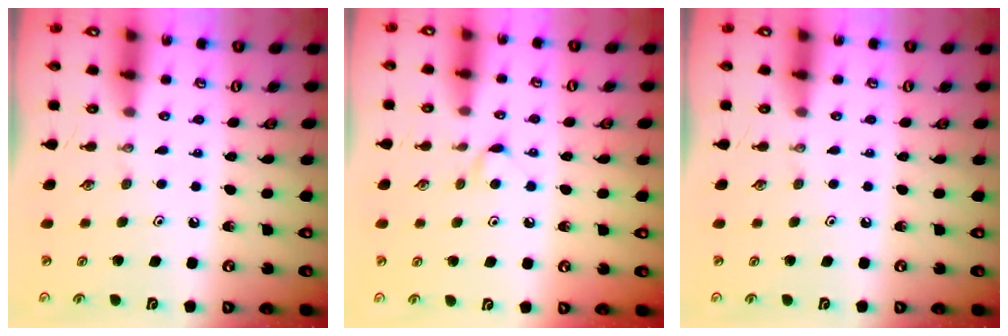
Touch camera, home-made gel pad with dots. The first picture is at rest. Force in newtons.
{"total": 4.4, "press": 4.4, "slide": 0.7}
{"total": 0.0}